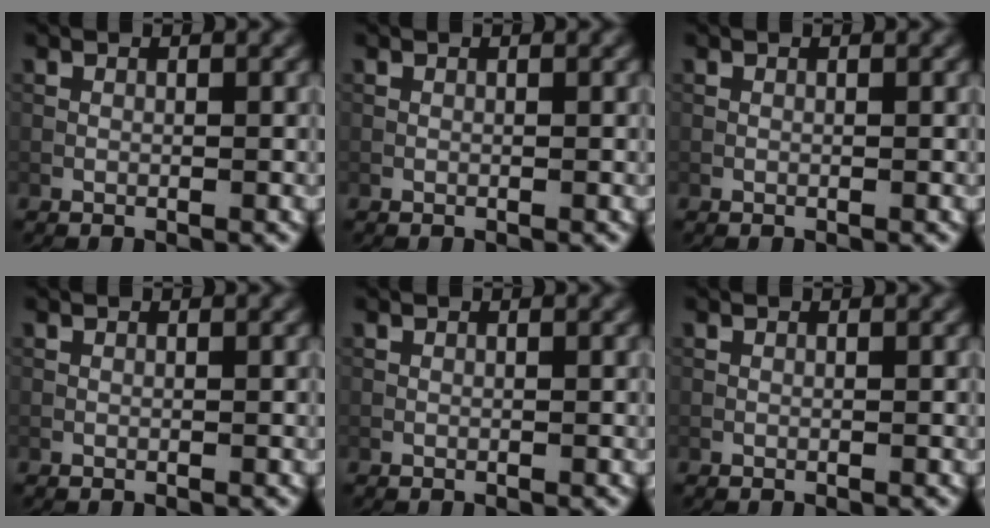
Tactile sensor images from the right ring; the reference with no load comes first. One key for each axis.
{"total": 0.0}
{"total": 0.0}
{"total": 0.0}
{"total": 0.0}
{"total": 0.0}